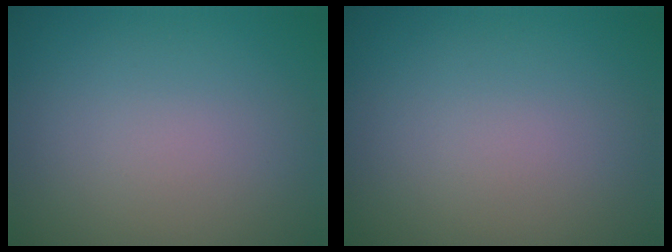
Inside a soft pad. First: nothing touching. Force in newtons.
{"total": 0.0}